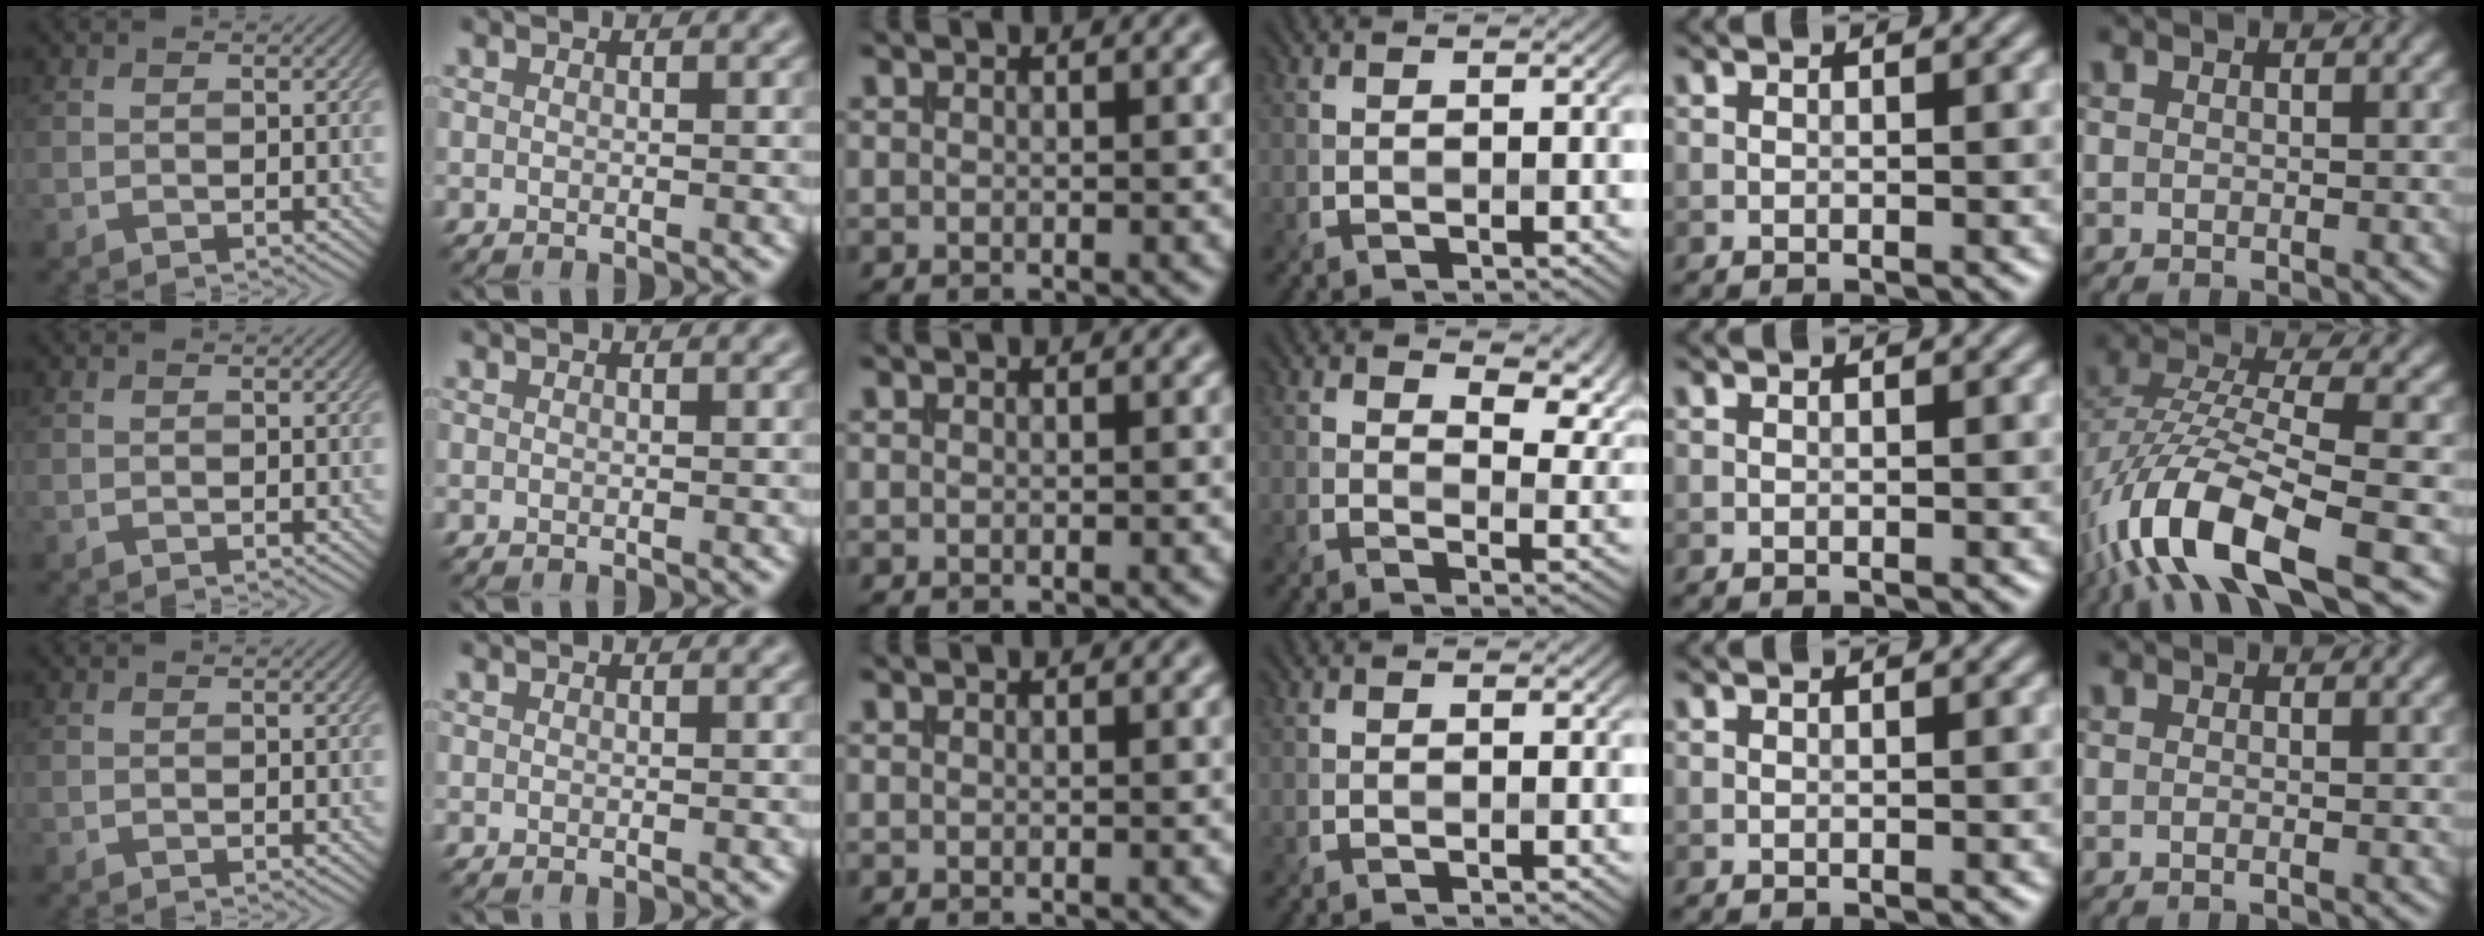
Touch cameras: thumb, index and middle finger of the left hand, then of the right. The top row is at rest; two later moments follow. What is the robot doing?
{"motion": "insert", "object": "bucket"}